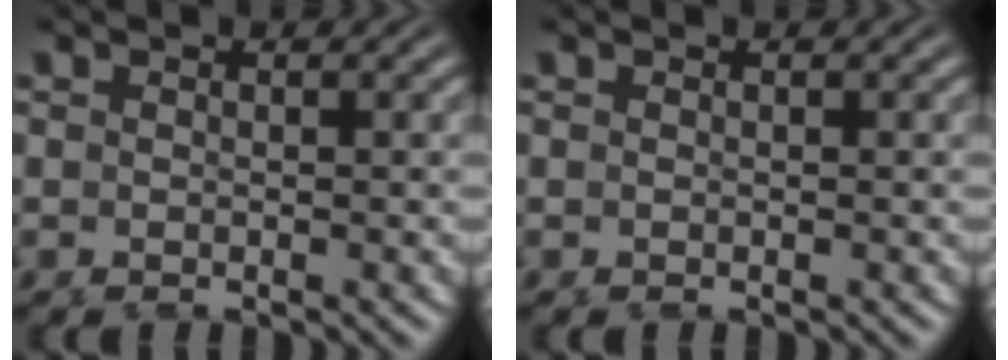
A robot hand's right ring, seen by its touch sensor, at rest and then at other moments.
{"total": 0.0}